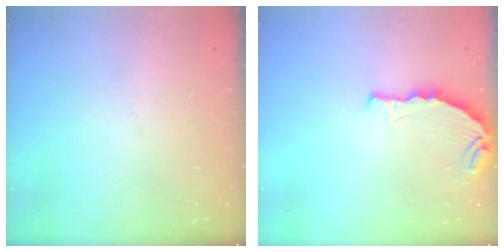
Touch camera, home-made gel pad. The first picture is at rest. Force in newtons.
{"total": 7.4, "press": 5.7, "slide": 4.7}